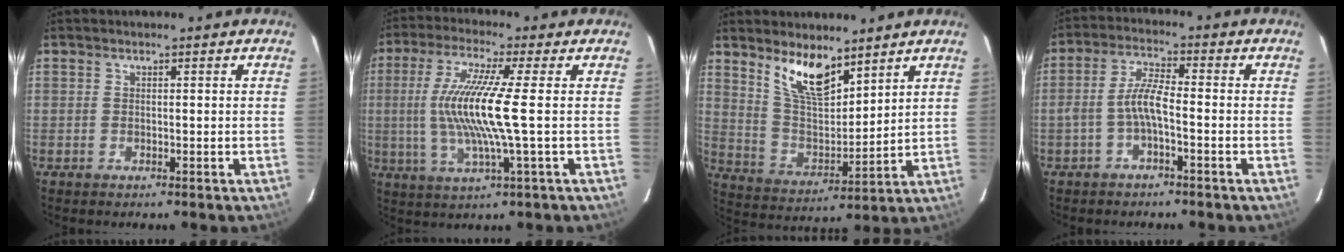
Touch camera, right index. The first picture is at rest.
{"total": 12.5, "force": [-0.2, -0.6, 12.5], "torque": [-0.245, -0.008, -0.001]}
{"total": 11.0, "force": [7.8, 3.8, 6.8], "torque": [-0.126, -0.002, 0.158]}
{"total": 4.9, "force": [-1.9, 0.9, 4.4], "torque": [-0.096, 0.013, -0.037]}